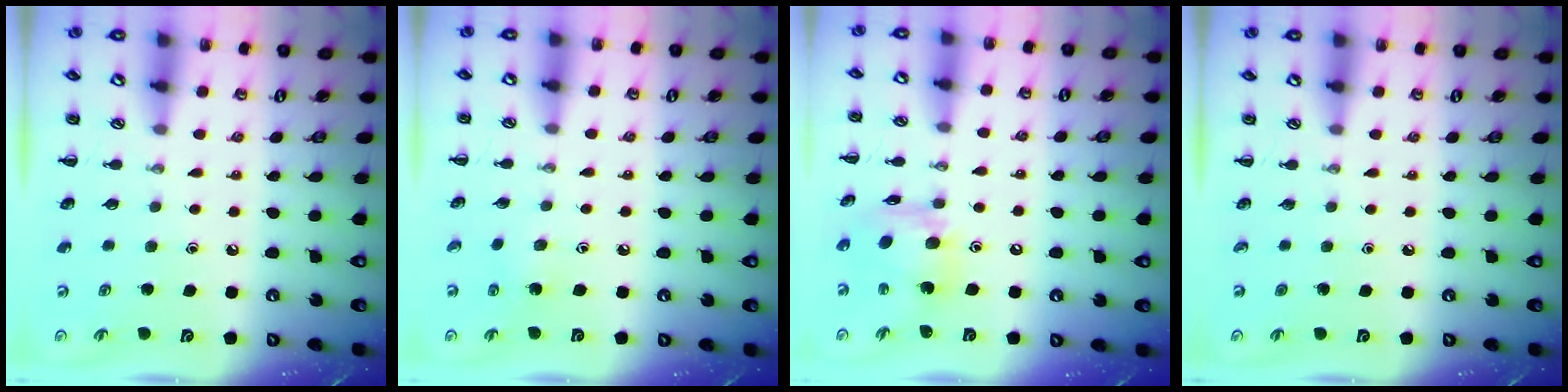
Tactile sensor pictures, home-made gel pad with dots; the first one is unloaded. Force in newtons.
{"total": 3.7, "press": 3.5, "slide": 1.1}
{"total": 12.1, "press": 12.0, "slide": 1.4}
{"total": 0.0}